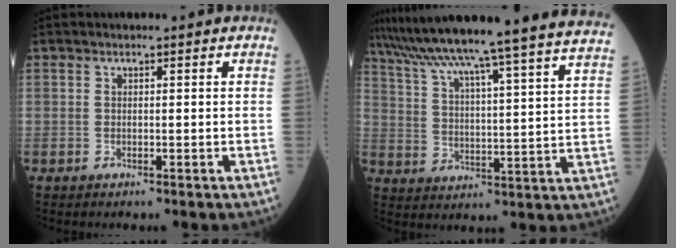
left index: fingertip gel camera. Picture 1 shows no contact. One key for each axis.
{"total": 30.4, "fx": 27.5, "fy": -2.0, "fz": 12.8, "tx": -0.221, "ty": -0.063, "tz": 0.365}